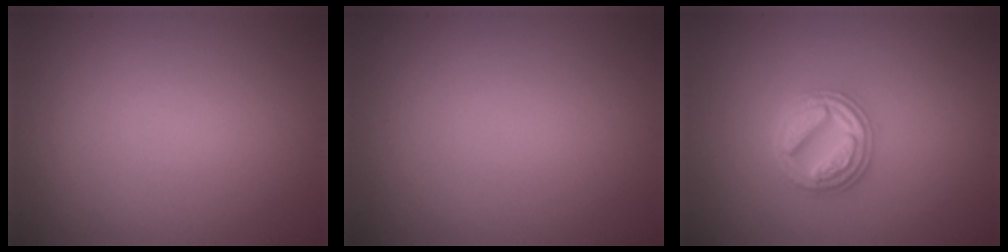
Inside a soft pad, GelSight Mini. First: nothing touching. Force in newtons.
{"total": 0.0}
{"total": 4.4, "press": 4.3, "slide": 0.5}